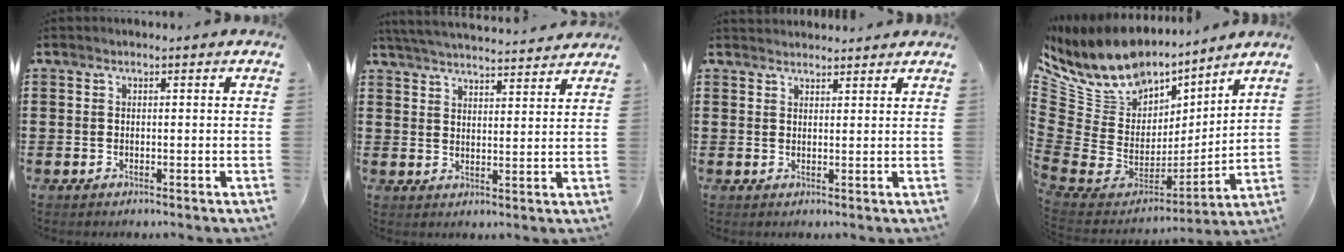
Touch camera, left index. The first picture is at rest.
{"total": 4.4, "force": [4.3, -0.2, 0.8], "torque": [-0.033, -0.027, 0.075]}
{"total": 1.8, "force": [1.8, 0.3, -0.1], "torque": [-0.002, 0.000, 0.036]}
{"total": 10.0, "force": [7.5, 6.0, 2.8], "torque": [-0.118, -0.059, 0.138]}